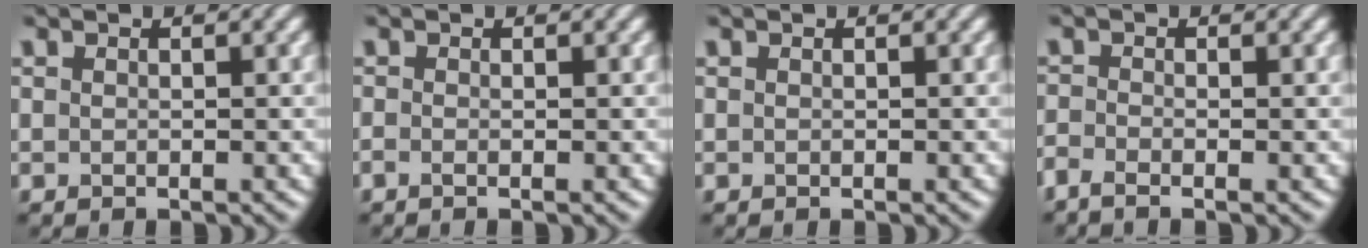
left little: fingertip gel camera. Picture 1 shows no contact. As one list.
[{"total": 0.7, "force": [-0.3, 0.2, 0.6], "torque": [-0.012, -0.009, -0.007]}, {"total": 0.0}, {"total": 1.6, "force": [-1.3, 0.3, 0.9], "torque": [-0.022, -0.014, -0.036]}]